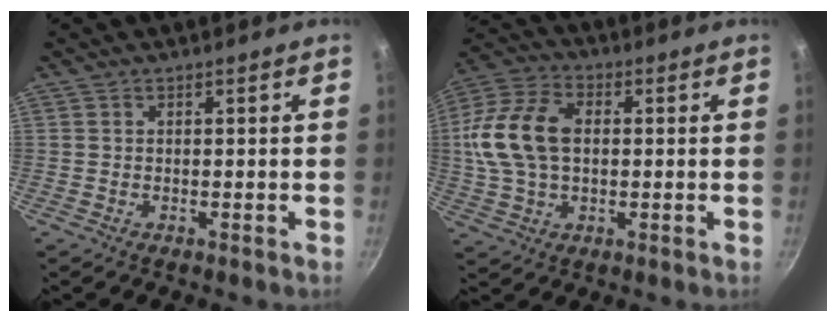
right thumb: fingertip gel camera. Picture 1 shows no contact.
{"total": 15.6, "force": [1.2, 10.4, 11.6], "torque": [-0.214, 0.024, 0.013]}